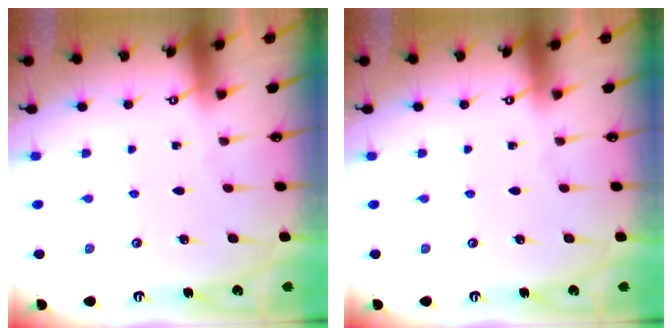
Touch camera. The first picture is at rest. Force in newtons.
{"total": 0.0}